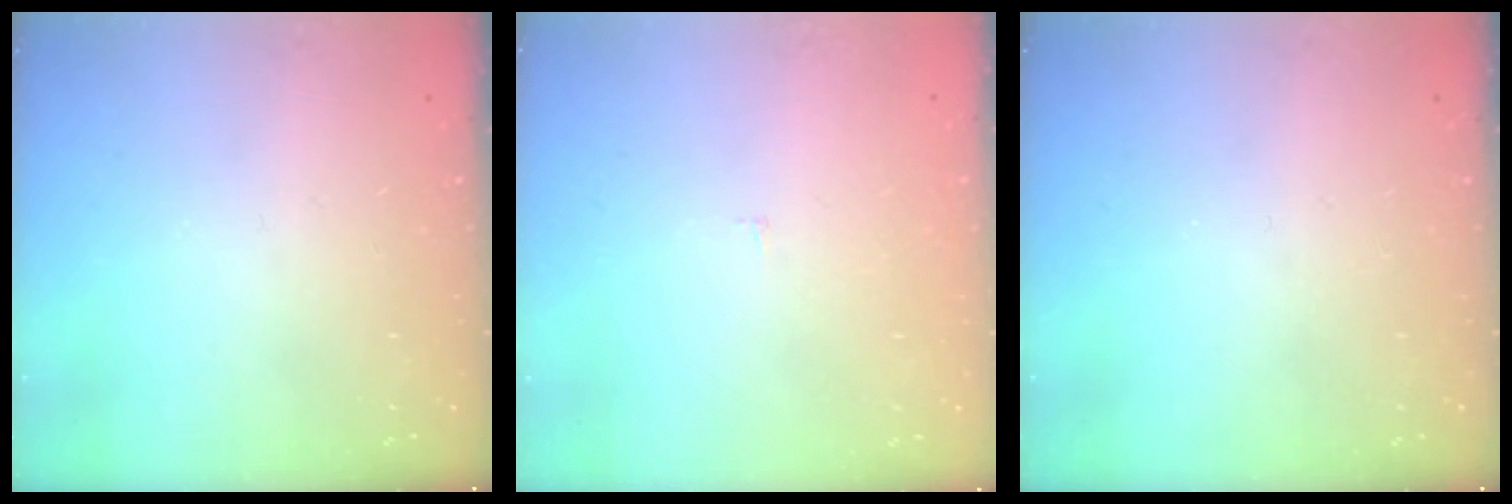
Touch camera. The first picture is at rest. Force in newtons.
{"total": 1.6, "press": 1.6, "slide": 0.1}
{"total": 0.0}